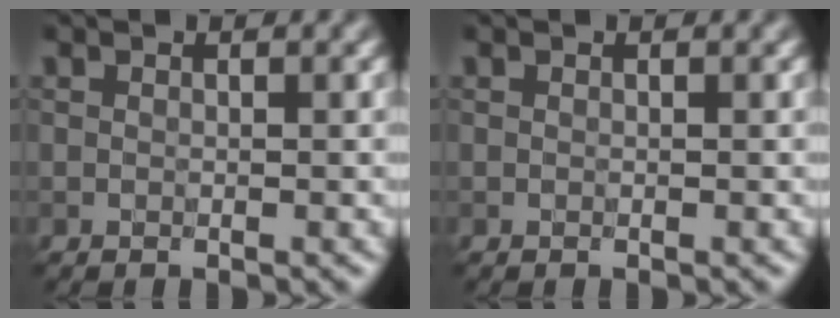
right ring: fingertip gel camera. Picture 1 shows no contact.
{"total": 0.0}